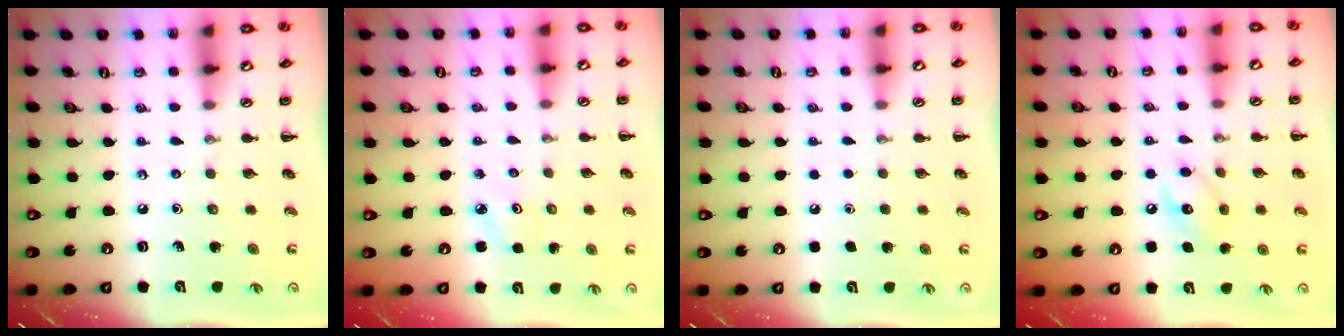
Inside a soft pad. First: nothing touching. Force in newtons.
{"total": 2.1, "press": 2.0, "slide": 0.6}
{"total": 1.7, "press": 1.7, "slide": 0.1}
{"total": 8.1, "press": 8.0, "slide": 0.8}